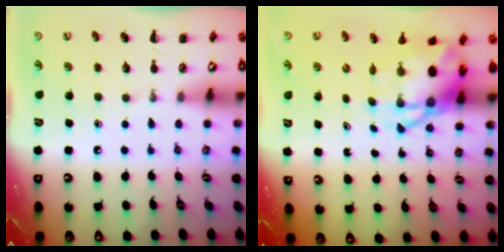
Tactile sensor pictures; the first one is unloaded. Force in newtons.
{"total": 6.3, "press": 6.1, "slide": 1.7}